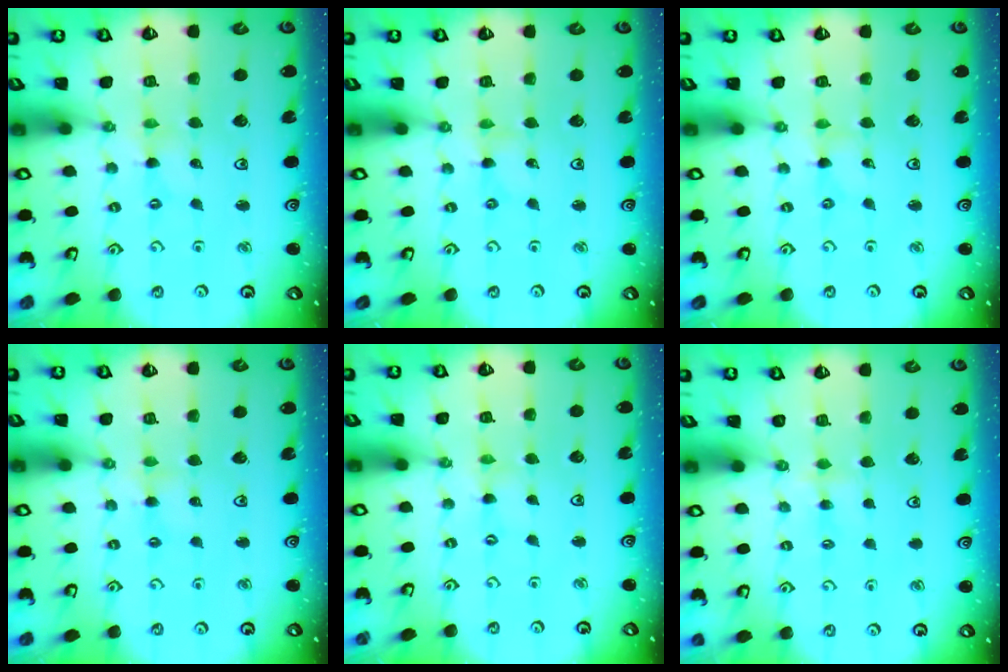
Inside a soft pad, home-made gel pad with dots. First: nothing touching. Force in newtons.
{"total": 0.0}
{"total": 0.0}
{"total": 2.7, "press": 2.7, "slide": 0.5}
{"total": 0.0}
{"total": 2.8, "press": 2.7, "slide": 0.6}